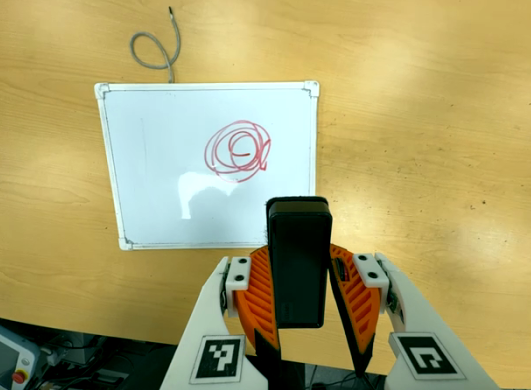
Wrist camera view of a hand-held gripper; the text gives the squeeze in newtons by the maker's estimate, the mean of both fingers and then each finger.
{"total": 7.2, "left": 5.5, "right": 8.8}